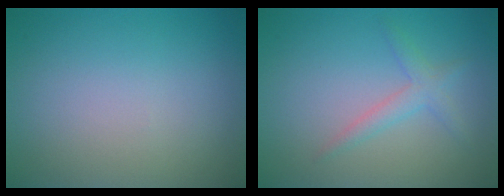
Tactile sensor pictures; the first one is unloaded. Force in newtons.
{"total": 1.9, "press": 1.9, "slide": 0.1}